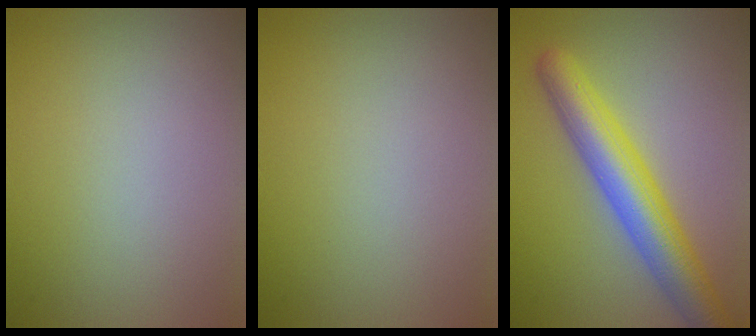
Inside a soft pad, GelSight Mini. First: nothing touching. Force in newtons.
{"total": 0.0}
{"total": 6.6, "press": 6.6, "slide": 0.2}